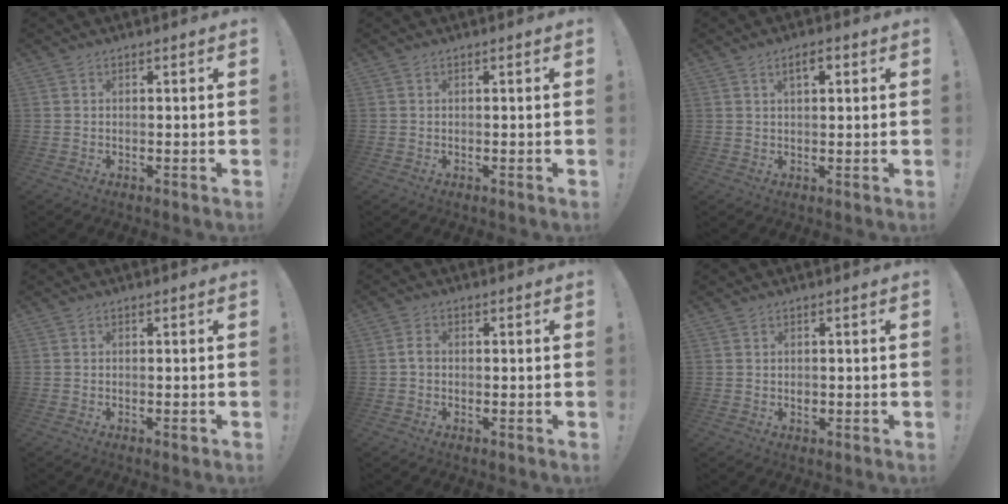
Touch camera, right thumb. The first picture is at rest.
{"total": 0.0}
{"total": 3.8, "force": [1.6, 1.5, 3.1], "torque": [-0.049, 0.001, 0.024]}
{"total": 1.1, "force": [-0.4, 0.0, 1.0], "torque": [-0.016, -0.002, -0.006]}
{"total": 2.2, "force": [-0.2, 1.5, 1.6], "torque": [-0.029, 0.006, -0.002]}
{"total": 1.3, "force": [-0.2, 1.2, 0.4], "torque": [-0.004, 0.001, -0.004]}